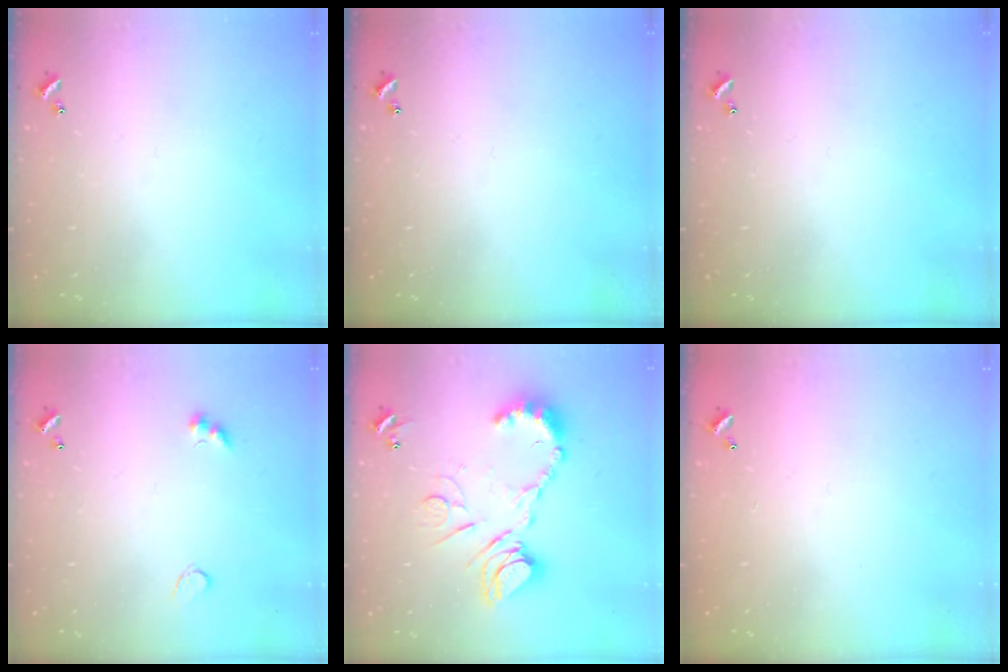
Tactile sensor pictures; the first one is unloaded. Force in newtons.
{"total": 0.0}
{"total": 0.0}
{"total": 3.7, "press": 3.7, "slide": 0.7}
{"total": 16.1, "press": 16.0, "slide": 1.8}
{"total": 2.9, "press": 2.9, "slide": 0.1}